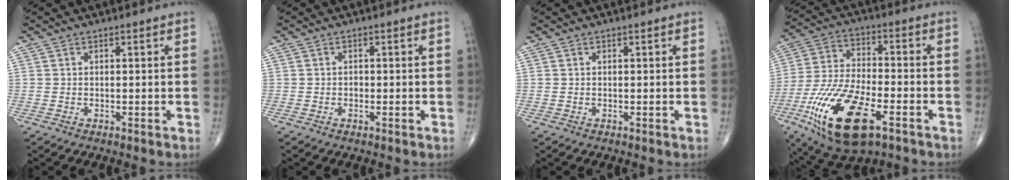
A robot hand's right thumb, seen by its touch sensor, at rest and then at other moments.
{"total": 0.7, "force": [-0.2, 0.5, 0.4], "torque": [-0.002, 0.002, -0.006]}
{"total": 0.0}
{"total": 20.6, "force": [-9.1, 8.5, 16.4], "torque": [-0.337, 0.012, -0.159]}